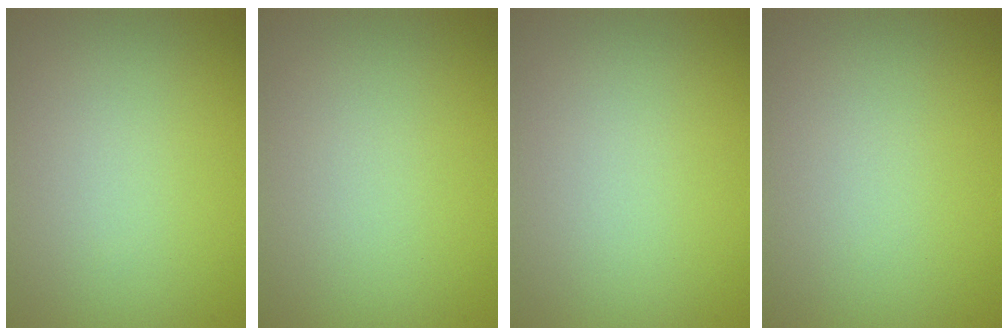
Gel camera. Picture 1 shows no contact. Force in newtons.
{"total": 0.0}
{"total": 0.0}
{"total": 0.0}